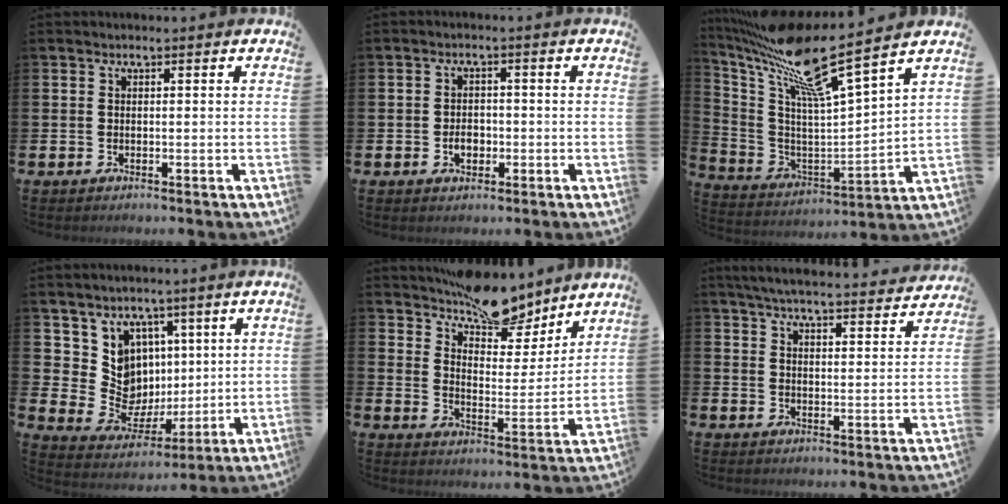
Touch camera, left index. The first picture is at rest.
{"total": 2.6, "force": [-0.8, 1.9, 1.6], "torque": [-0.015, -0.004, -0.021]}
{"total": 13.5, "force": [10.4, 1.5, 8.6], "torque": [-0.204, -0.061, 0.169]}
{"total": 7.8, "force": [3.0, 7.0, 1.6], "torque": [-0.076, -0.035, 0.063]}
{"total": 10.8, "force": [9.6, 3.5, 3.5], "torque": [-0.062, -0.065, 0.172]}
{"total": 5.7, "force": [5.6, 0.3, 1.2], "torque": [-0.036, -0.040, 0.096]}